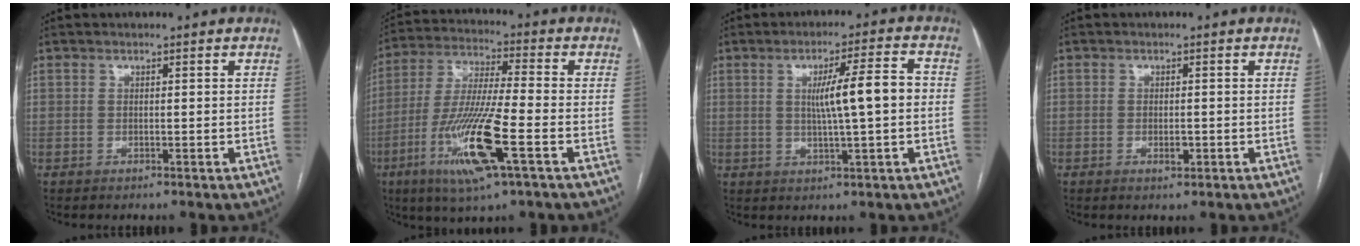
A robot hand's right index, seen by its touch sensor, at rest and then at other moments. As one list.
[{"total": 15.1, "force": [-5.8, 0.9, 13.9], "torque": [-0.286, -0.022, -0.108]}, {"total": 8.1, "force": [0.4, 0.3, 8.1], "torque": [-0.129, 0.010, 0.007]}, {"total": 1.7, "force": [-0.6, 0.7, 1.4], "torque": [-0.025, 0.000, -0.007]}]